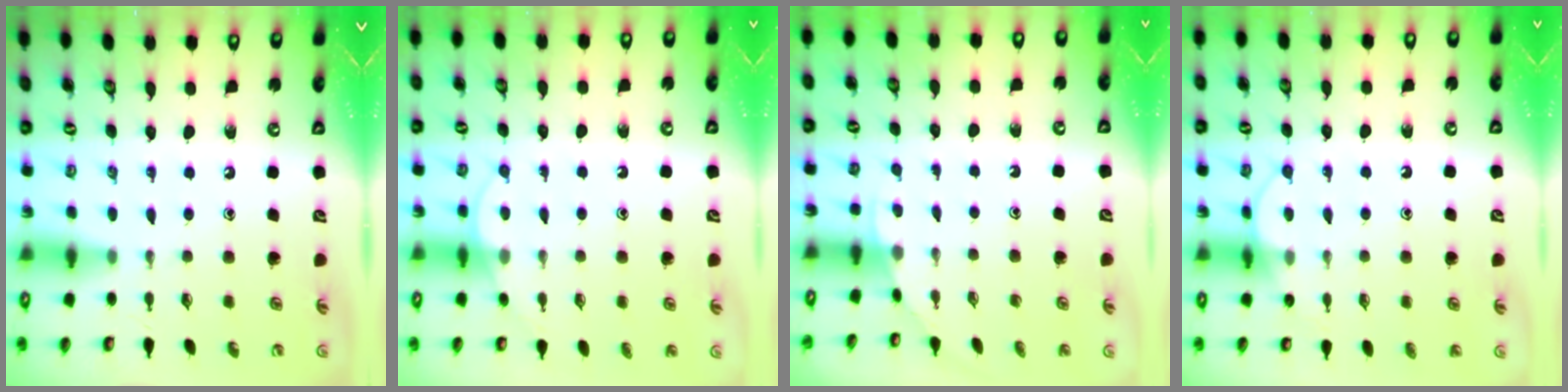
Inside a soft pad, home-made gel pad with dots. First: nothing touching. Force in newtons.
{"total": 5.7, "press": 5.7, "slide": 0.5}
{"total": 2.5, "press": 2.5, "slide": 0.2}
{"total": 6.5, "press": 6.5, "slide": 0.5}